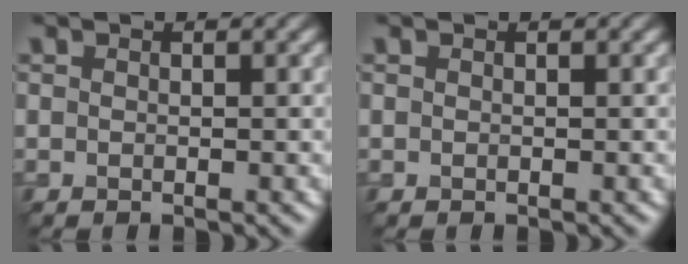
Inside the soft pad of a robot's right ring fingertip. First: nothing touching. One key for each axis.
{"total": 0.0}